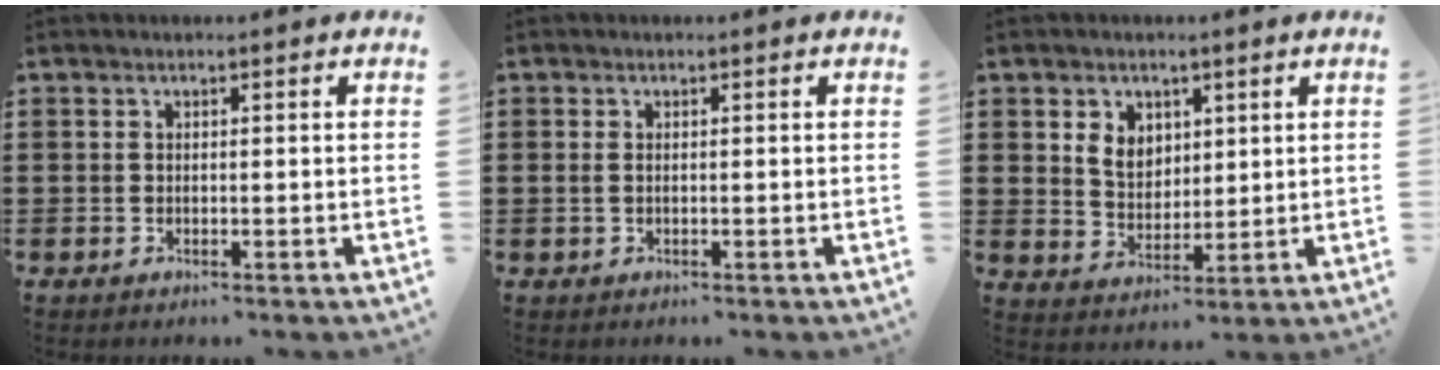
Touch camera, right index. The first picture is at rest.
{"total": 0.8, "force": [0.0, 0.4, 0.7], "torque": [-0.017, 0.003, -0.001]}
{"total": 4.8, "force": [2.1, 3.9, 1.9], "torque": [-0.045, 0.010, 0.038]}